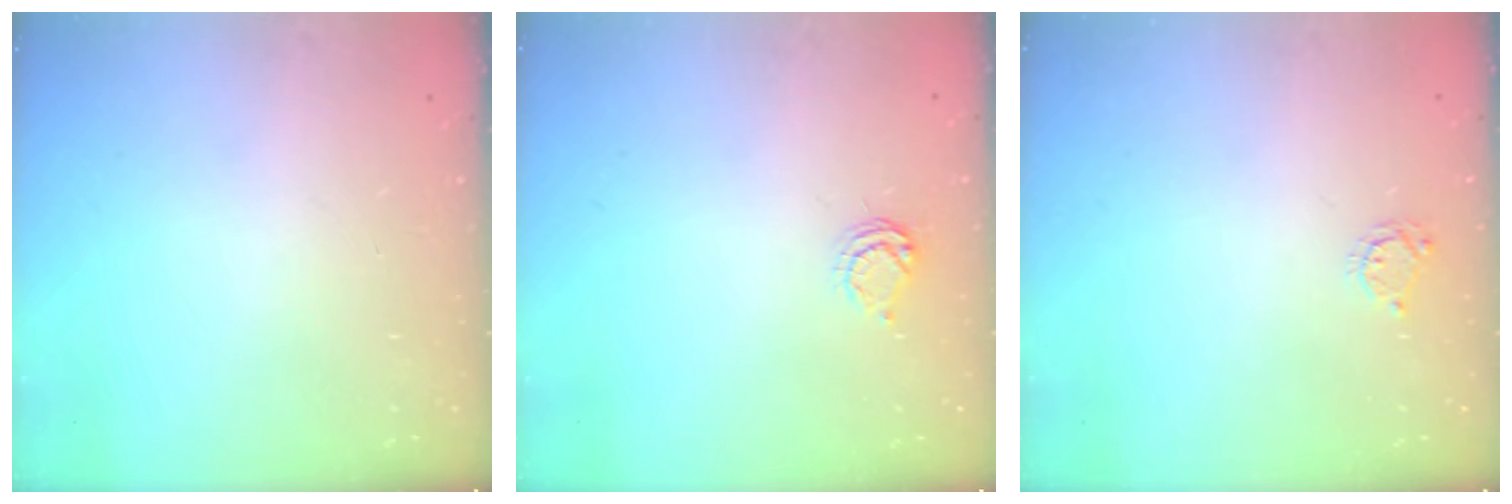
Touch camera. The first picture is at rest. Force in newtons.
{"total": 4.9, "press": 4.9, "slide": 0.7}
{"total": 4.0, "press": 4.0, "slide": 0.4}